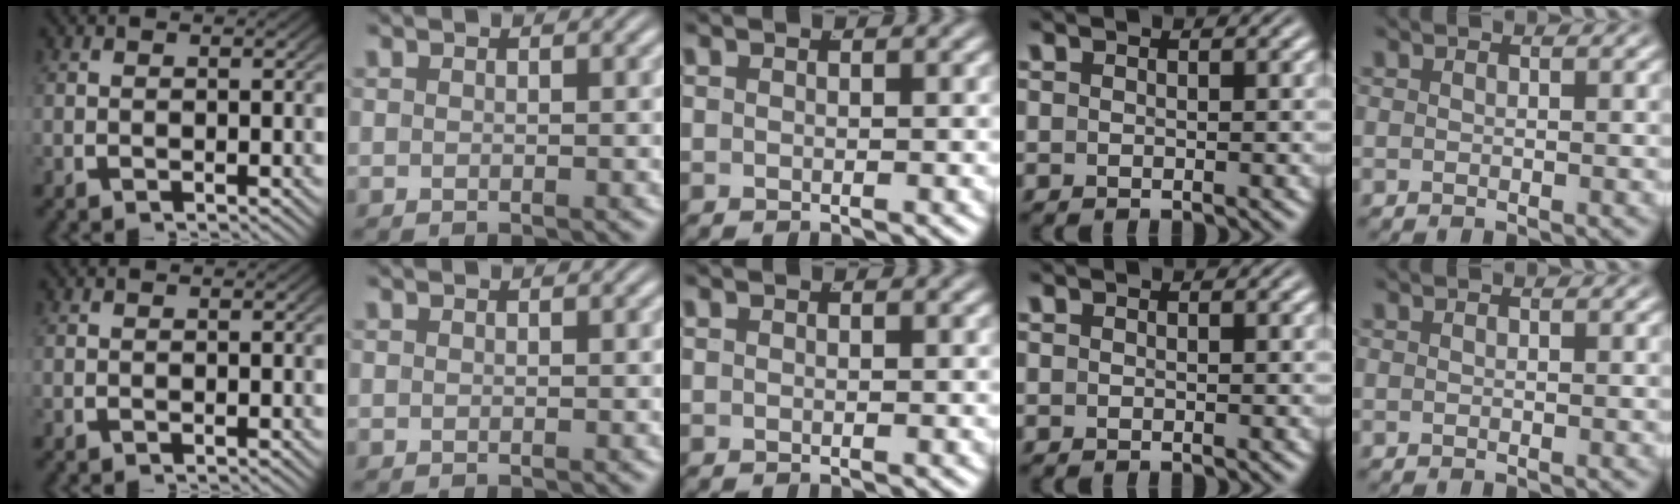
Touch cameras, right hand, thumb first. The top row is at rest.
{}